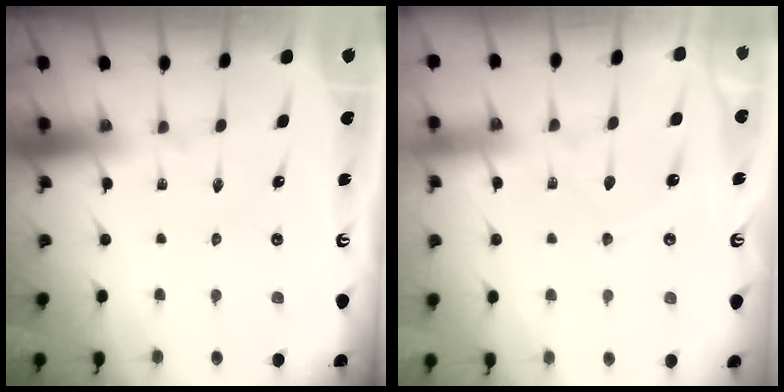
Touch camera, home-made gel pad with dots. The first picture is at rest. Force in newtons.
{"total": 5.8, "press": 5.8, "slide": 0.7}